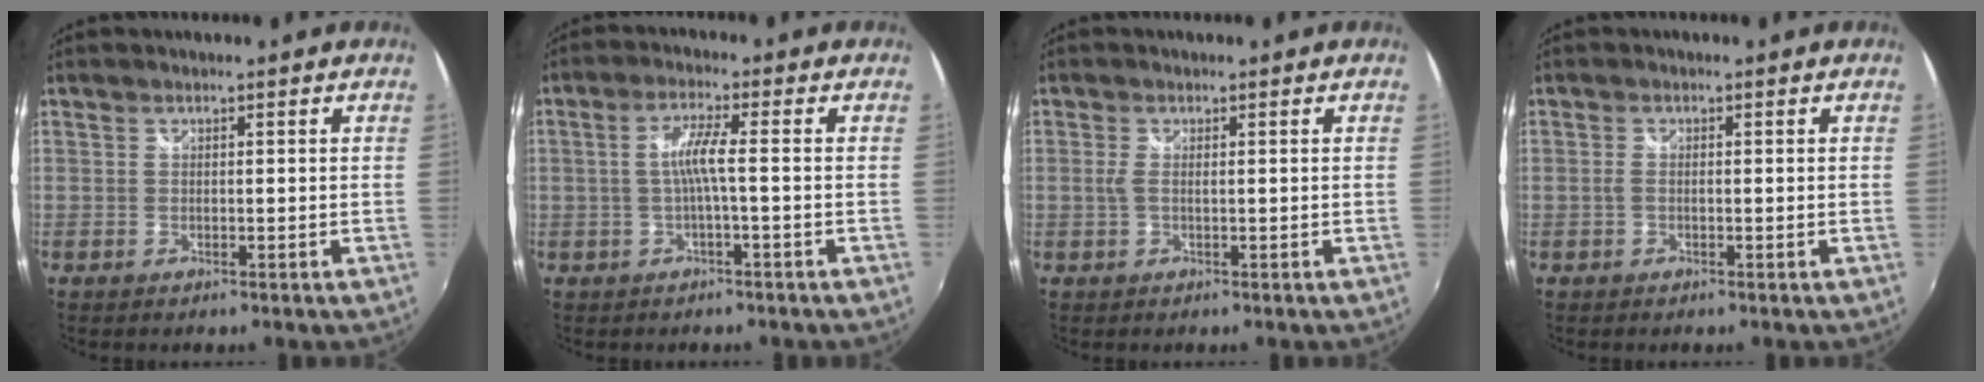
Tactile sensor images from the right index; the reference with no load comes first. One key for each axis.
{"total": 4.1, "fx": -0.8, "fy": -0.4, "fz": 4.0, "tx": -0.084, "ty": 0.003, "tz": -0.013}
{"total": 1.6, "fx": 0.1, "fy": 0.2, "fz": 1.6, "tx": -0.034, "ty": 0.000, "tz": -0.002}
{"total": 1.0, "fx": -0.3, "fy": 0.4, "fz": 0.9, "tx": -0.020, "ty": 0.000, "tz": -0.007}